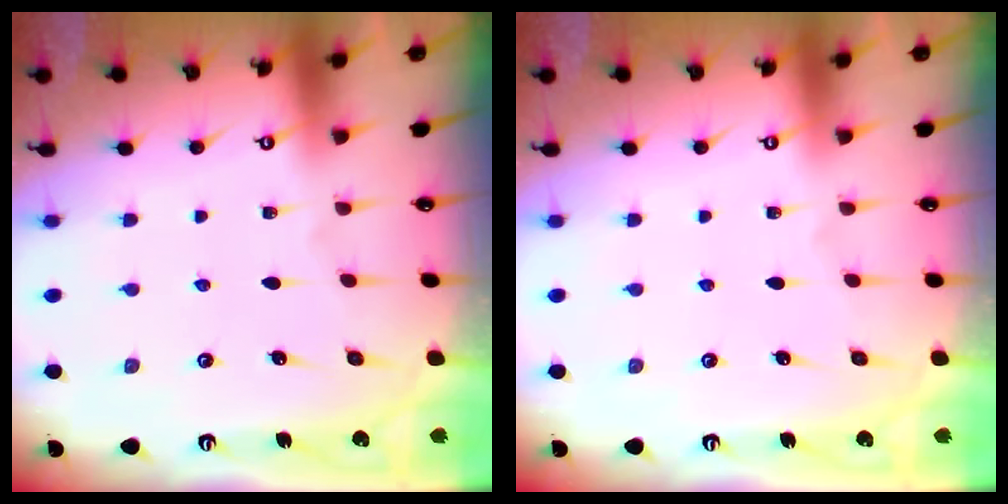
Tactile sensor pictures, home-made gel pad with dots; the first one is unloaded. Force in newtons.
{"total": 0.0}